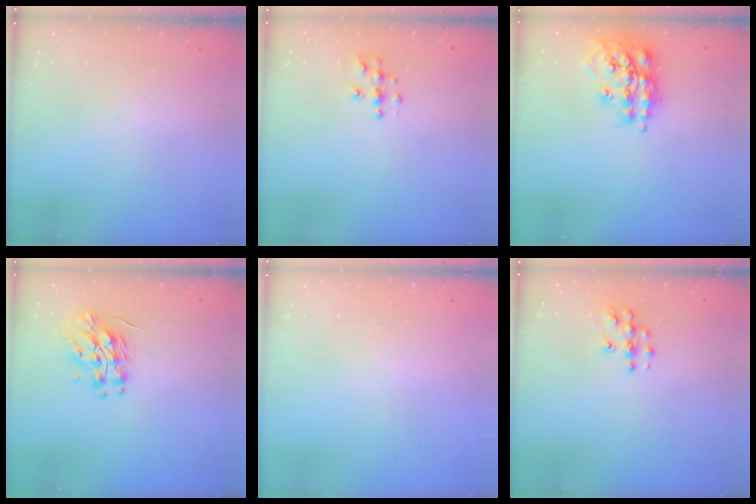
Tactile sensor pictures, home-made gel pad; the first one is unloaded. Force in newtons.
{"total": 4.3, "press": 4.3, "slide": 0.4}
{"total": 16.5, "press": 16.5, "slide": 1.1}
{"total": 12.2, "press": 12.1, "slide": 1.2}
{"total": 0.0}
{"total": 6.6, "press": 6.6, "slide": 0.3}